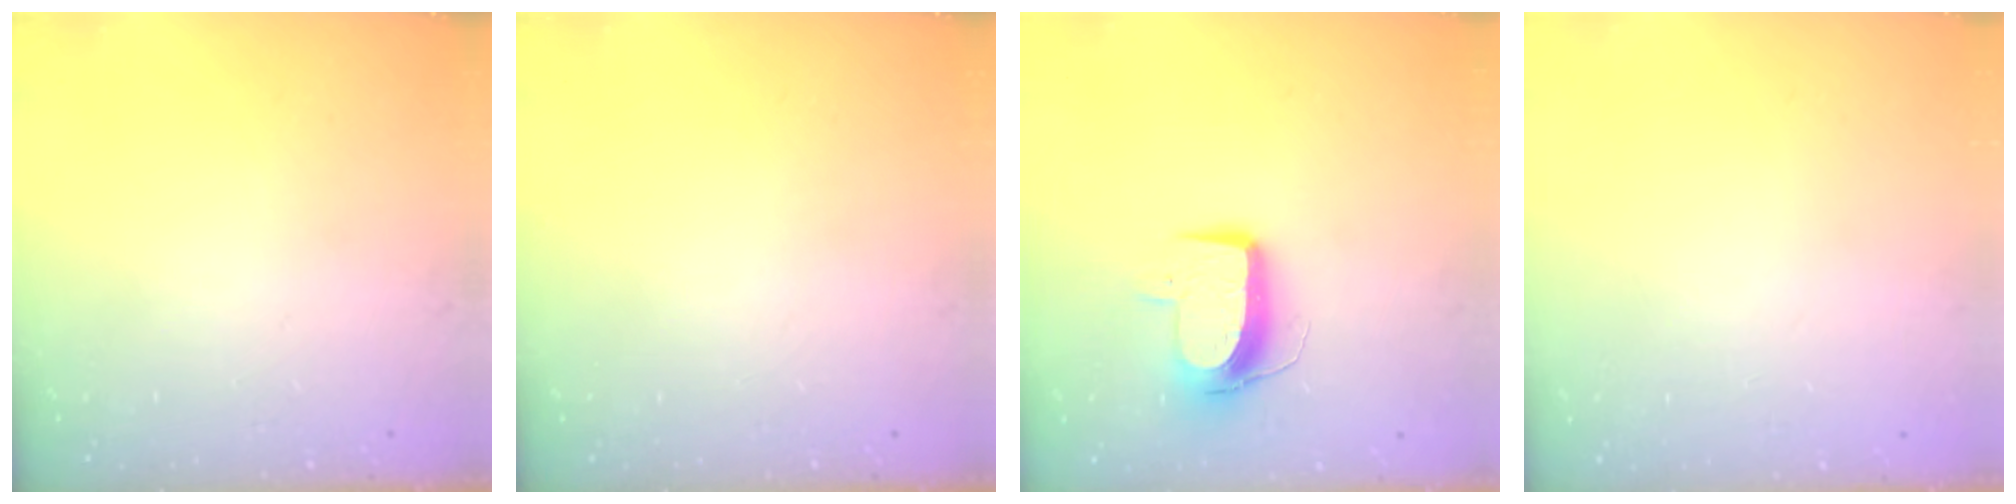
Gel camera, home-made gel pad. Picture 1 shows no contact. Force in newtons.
{"total": 0.0}
{"total": 10.3, "press": 10.3, "slide": 0.7}
{"total": 0.0}